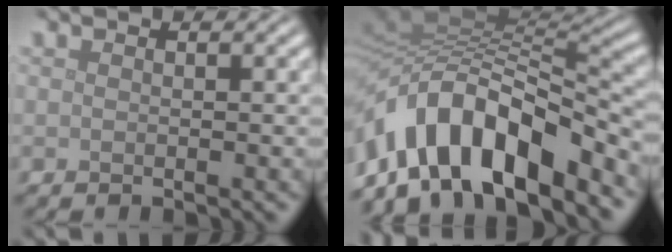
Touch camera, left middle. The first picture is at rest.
{"total": 11.9, "force": [-5.6, 5.7, 8.9], "torque": [-0.139, 0.014, -0.103]}